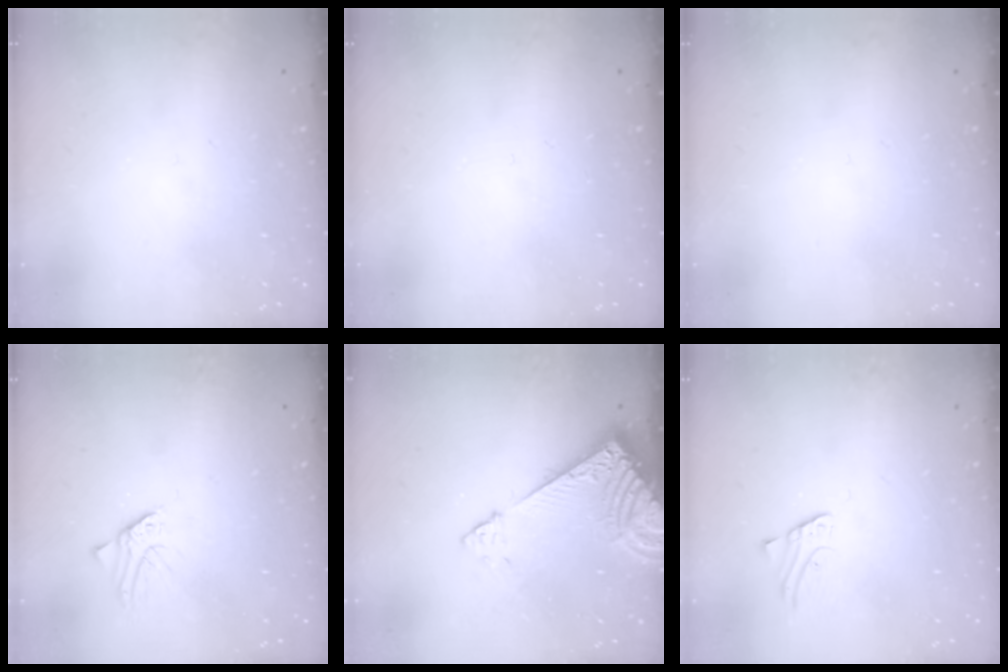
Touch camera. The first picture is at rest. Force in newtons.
{"total": 0.0}
{"total": 0.0}
{"total": 0.0}
{"total": 9.0, "press": 8.9, "slide": 1.1}
{"total": 1.3, "press": 1.2, "slide": 0.1}